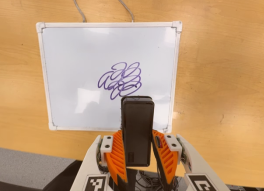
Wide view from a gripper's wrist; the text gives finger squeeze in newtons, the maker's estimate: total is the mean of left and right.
{"total": 4.2, "left": 2.7, "right": 5.6}